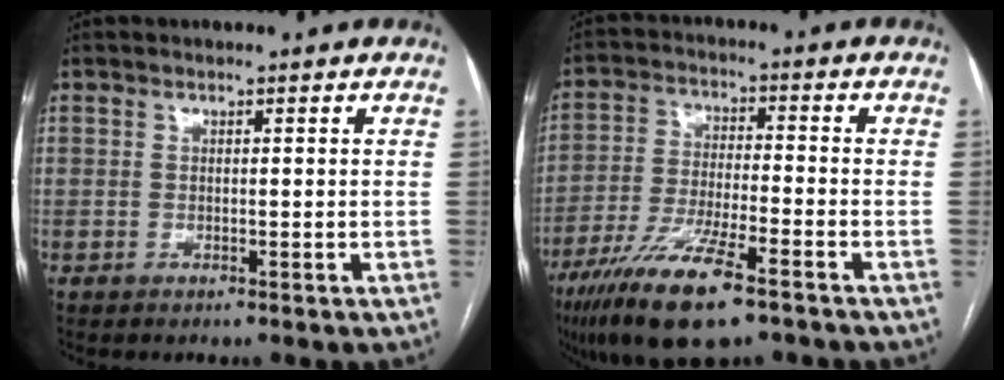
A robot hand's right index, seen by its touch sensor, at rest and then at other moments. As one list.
[{"total": 13.7, "force": [-8.8, 2.0, 10.3], "torque": [-0.204, -0.030, -0.155]}]